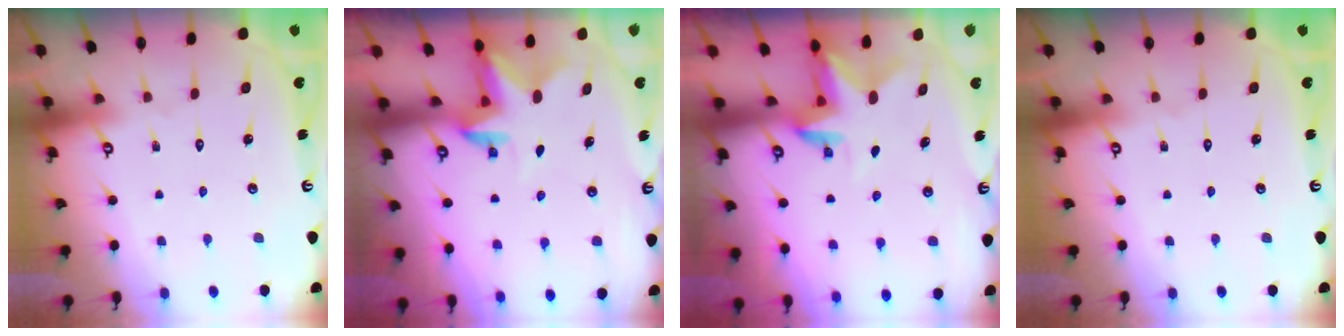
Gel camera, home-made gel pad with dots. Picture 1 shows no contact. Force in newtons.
{"total": 2.8, "press": 2.8, "slide": 0.6}
{"total": 3.0, "press": 3.0, "slide": 0.3}
{"total": 0.0}